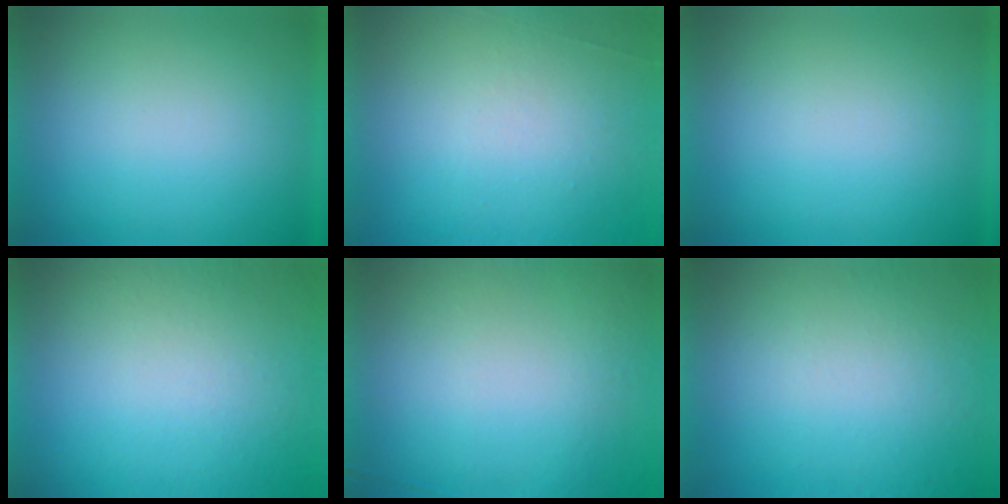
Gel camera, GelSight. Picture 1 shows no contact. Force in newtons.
{"total": 7.0}
{"total": 0.0}
{"total": 9.8}
{"total": 5.5}
{"total": 4.7}